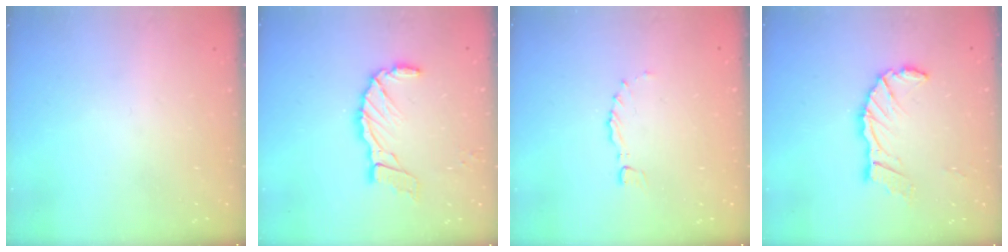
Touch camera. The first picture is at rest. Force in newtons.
{"total": 10.9, "press": 10.8, "slide": 1.2}
{"total": 0.0}
{"total": 11.4, "press": 11.2, "slide": 1.9}